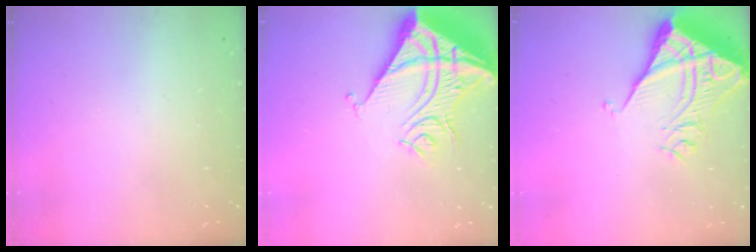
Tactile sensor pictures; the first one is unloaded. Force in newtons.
{"total": 18.3, "press": 18.1, "slide": 2.4}
{"total": 10.6, "press": 10.6, "slide": 1.1}